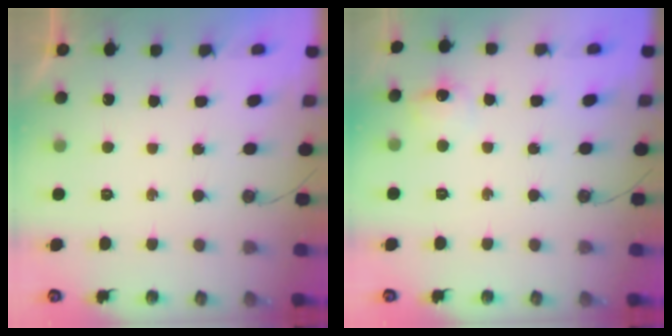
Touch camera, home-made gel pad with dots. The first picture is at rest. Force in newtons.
{"total": 7.3, "press": 7.2, "slide": 1.0}